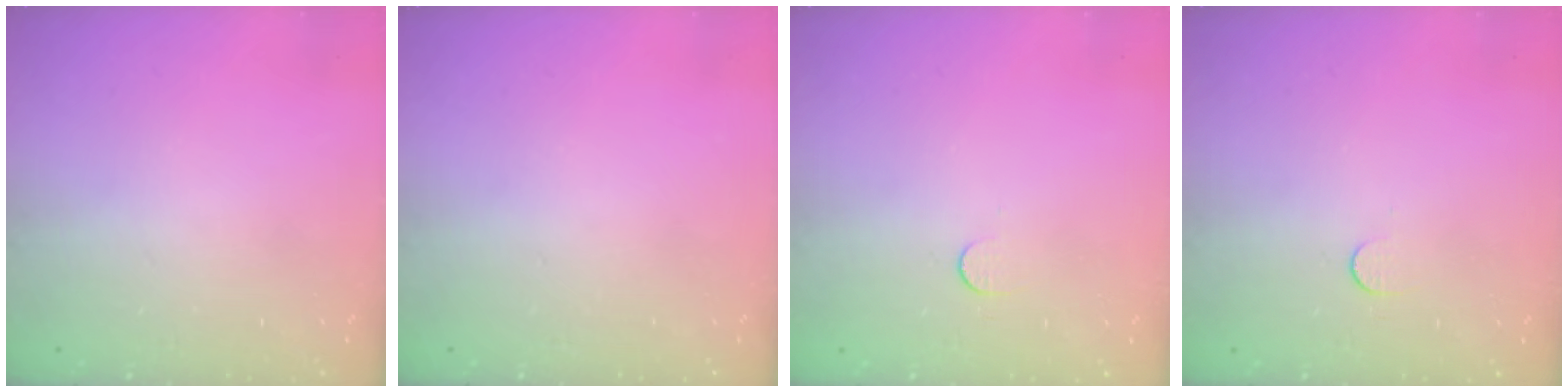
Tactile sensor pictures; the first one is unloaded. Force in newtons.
{"total": 0.0}
{"total": 3.7, "press": 3.7, "slide": 0.4}
{"total": 3.7, "press": 3.7, "slide": 0.4}